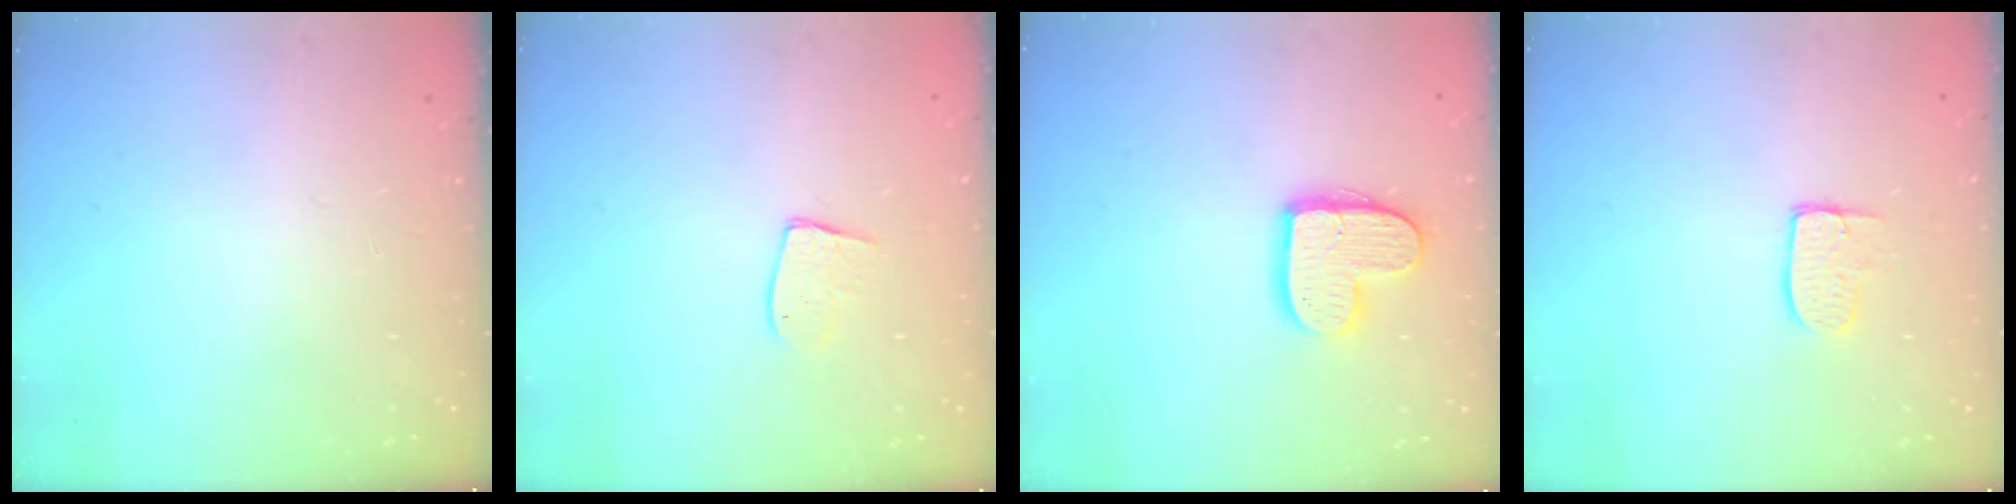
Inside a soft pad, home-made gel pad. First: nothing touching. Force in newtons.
{"total": 7.9, "press": 7.9, "slide": 0.4}
{"total": 12.6, "press": 12.6, "slide": 0.9}
{"total": 6.7, "press": 6.7, "slide": 0.4}